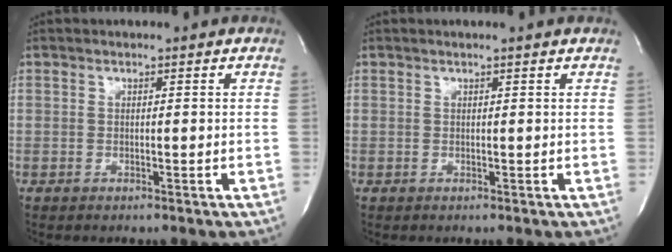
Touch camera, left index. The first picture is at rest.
{"total": 1.5, "force": [1.3, -0.3, 0.7], "torque": [-0.019, 0.007, 0.022]}